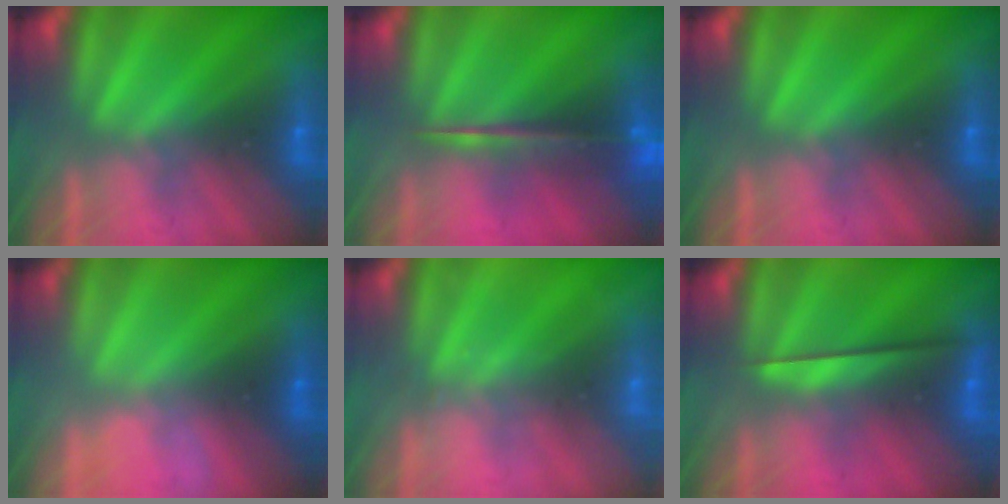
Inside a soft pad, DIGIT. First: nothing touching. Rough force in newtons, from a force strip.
{"total": 5.8}
{"total": 0.0}
{"total": 2.9}
{"total": 2.1}
{"total": 2.2}